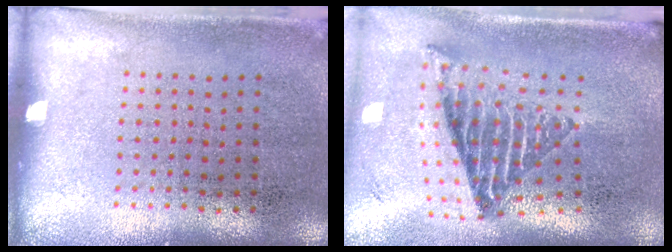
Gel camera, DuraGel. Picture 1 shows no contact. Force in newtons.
{"total": 2.1, "press": 1.4, "slide": 1.5}